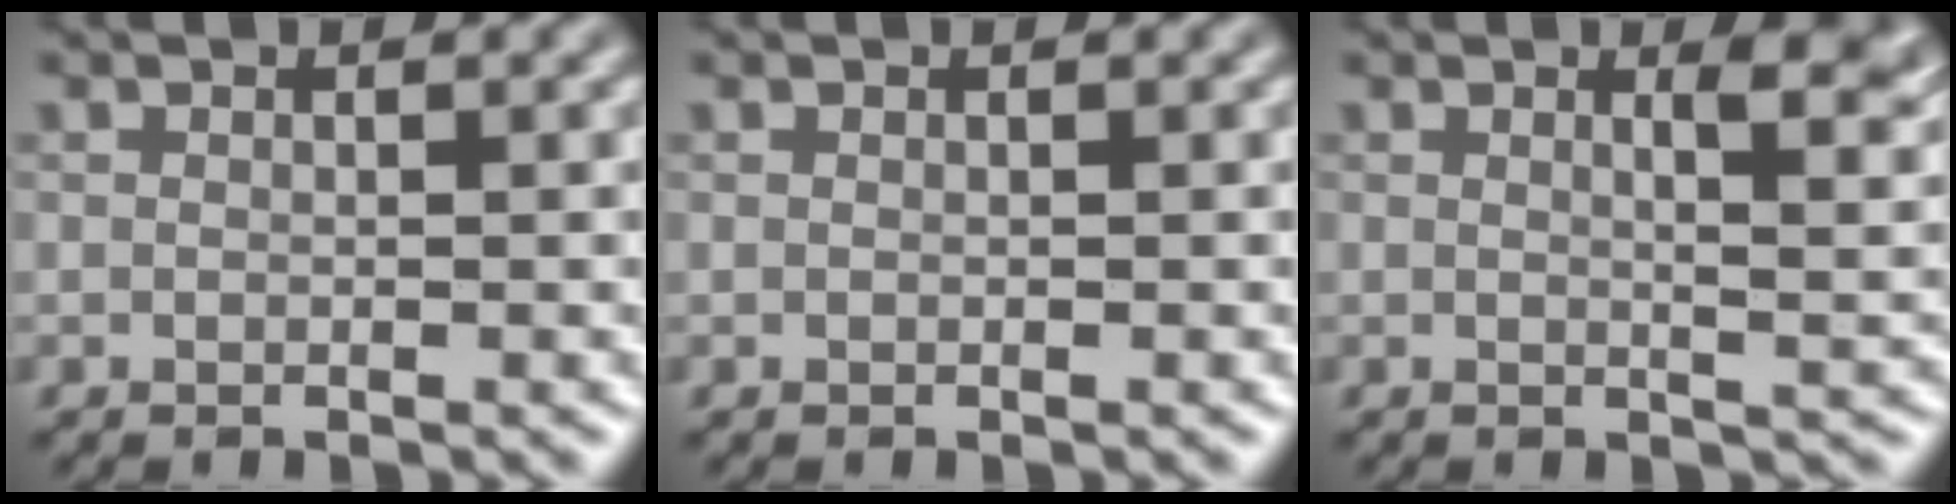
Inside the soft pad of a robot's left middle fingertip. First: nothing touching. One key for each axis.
{"total": 0.0}
{"total": 5.4, "fx": 2.0, "fy": 2.0, "fz": 4.5, "tx": -0.037, "ty": 0.009, "tz": 0.020}